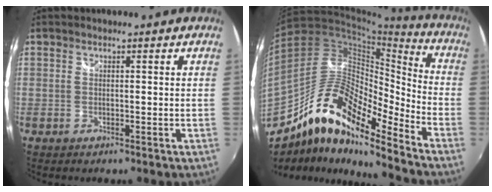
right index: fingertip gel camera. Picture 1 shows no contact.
{"total": 17.0, "force": [-11.9, 4.3, 11.3], "torque": [-0.203, 0.003, -0.237]}